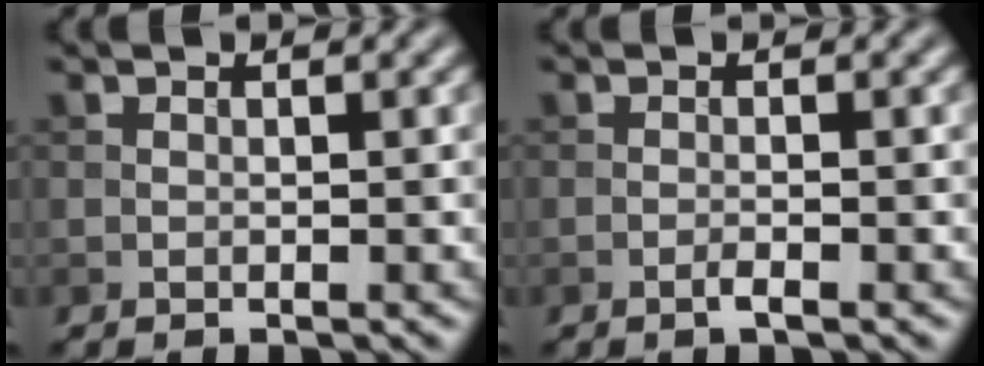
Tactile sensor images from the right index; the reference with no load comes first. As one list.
[{"total": 1.0, "force": [-0.6, 0.1, 0.8], "torque": [-0.014, 0.002, -0.013]}]